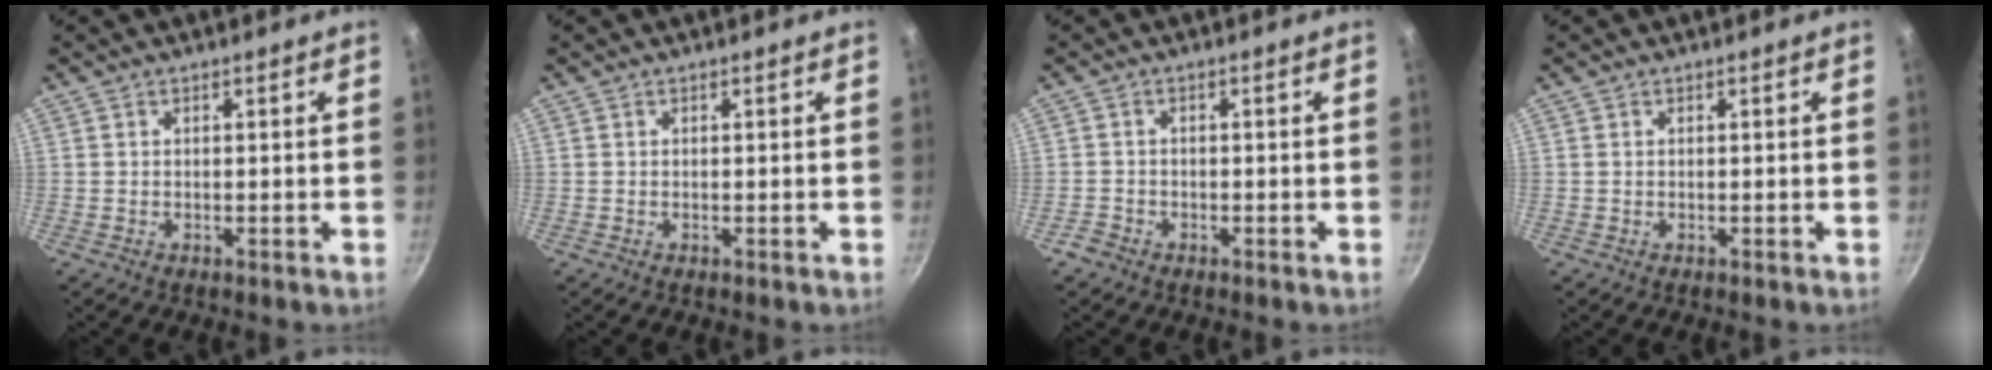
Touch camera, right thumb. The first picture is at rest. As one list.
[{"total": 0.0}, {"total": 2.0, "force": [-1.5, 1.3, 0.5], "torque": [-0.010, 0.014, -0.027]}, {"total": 0.0}]